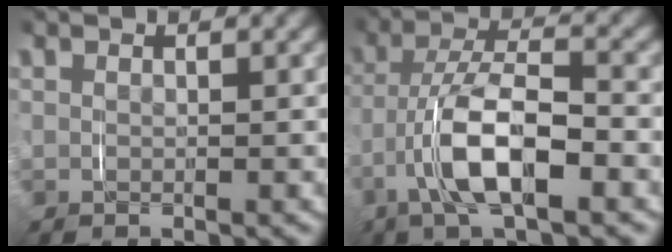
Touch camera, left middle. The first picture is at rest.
{"total": 5.3, "force": [-1.7, 1.7, 4.7], "torque": [-0.097, 0.005, -0.040]}